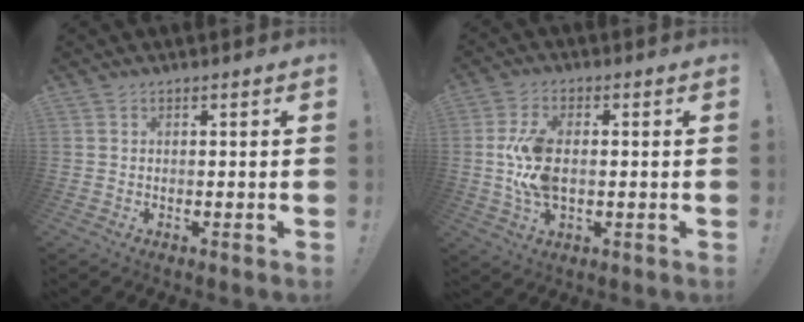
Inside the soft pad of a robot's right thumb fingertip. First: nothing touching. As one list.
[{"total": 10.7, "force": [-0.1, 6.2, 8.7], "torque": [-0.159, -0.005, -0.001]}]